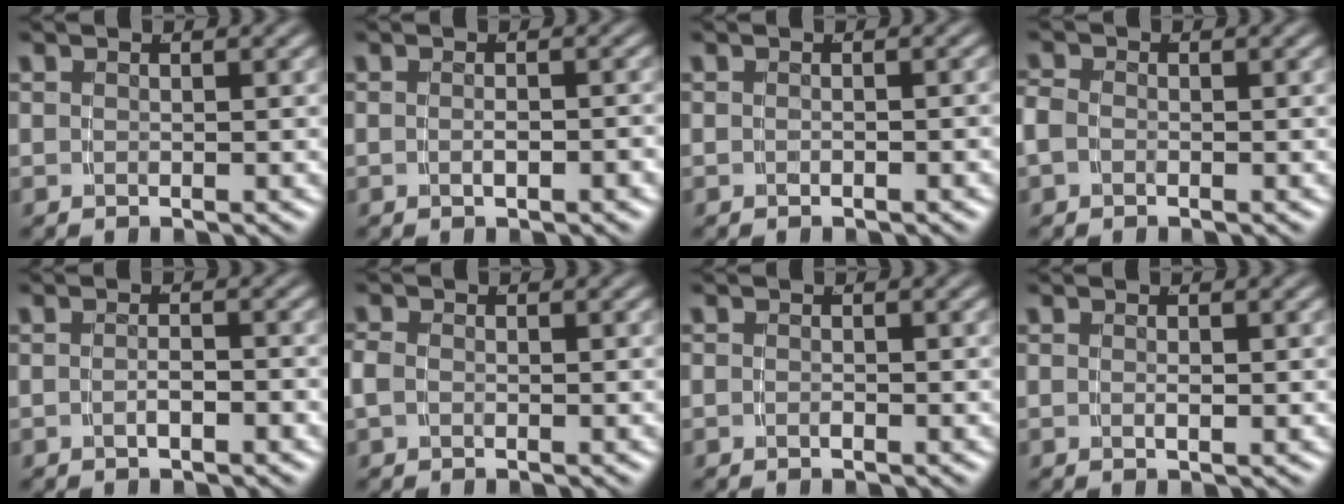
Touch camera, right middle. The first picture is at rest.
{"total": 1.1, "force": [-0.8, 0.0, 0.8], "torque": [-0.014, 0.001, -0.011]}
{"total": 0.8, "force": [-0.6, -0.5, 0.1], "torque": [-0.003, 0.003, -0.010]}
{"total": 1.6, "force": [-0.4, 1.3, 0.9], "torque": [-0.028, -0.006, -0.006]}
{"total": 1.4, "force": [-1.1, 0.0, 0.8], "torque": [-0.012, 0.002, -0.020]}
{"total": 1.4, "force": [-0.3, 1.0, 0.9], "torque": [-0.027, -0.005, -0.003]}
{"total": 0.6, "force": [-0.5, 0.4, 0.2], "torque": [-0.006, -0.001, -0.010]}
{"total": 0.6, "force": [-0.1, -0.2, 0.5], "torque": [-0.012, -0.005, 0.001]}